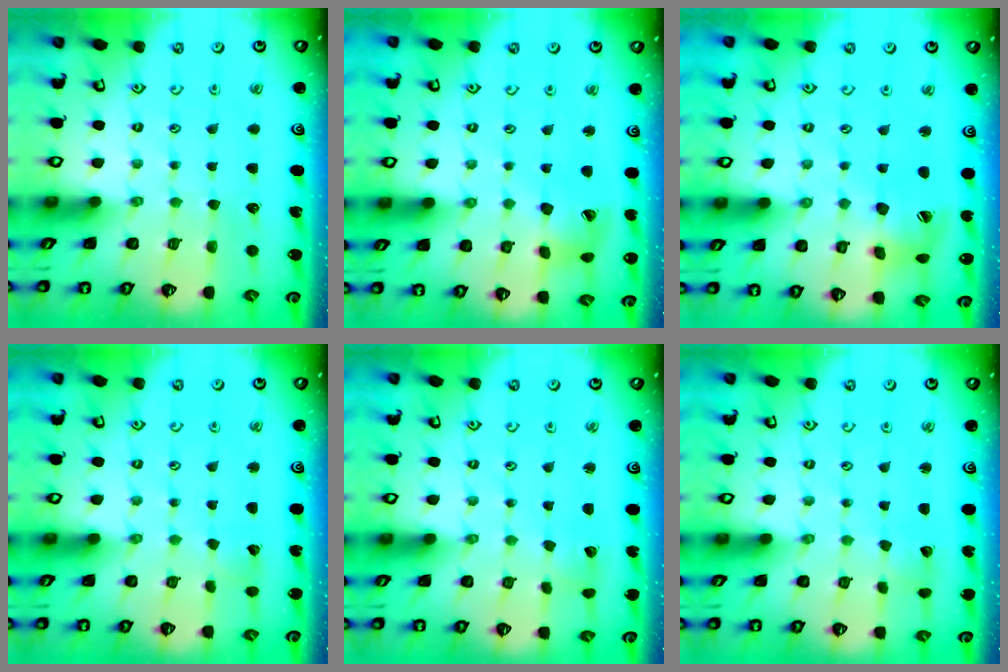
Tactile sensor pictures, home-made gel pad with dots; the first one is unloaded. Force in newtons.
{"total": 12.9, "press": 12.8, "slide": 1.7}
{"total": 13.4, "press": 13.4, "slide": 1.3}
{"total": 2.0, "press": 2.0, "slide": 0.1}
{"total": 2.8, "press": 2.8, "slide": 0.2}
{"total": 1.7, "press": 1.7, "slide": 0.1}